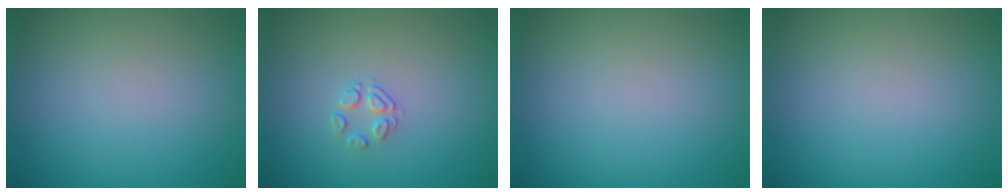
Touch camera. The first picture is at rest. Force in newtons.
{"total": 1.5, "press": 0.8, "slide": 1.3}
{"total": 0.0}
{"total": 0.0}